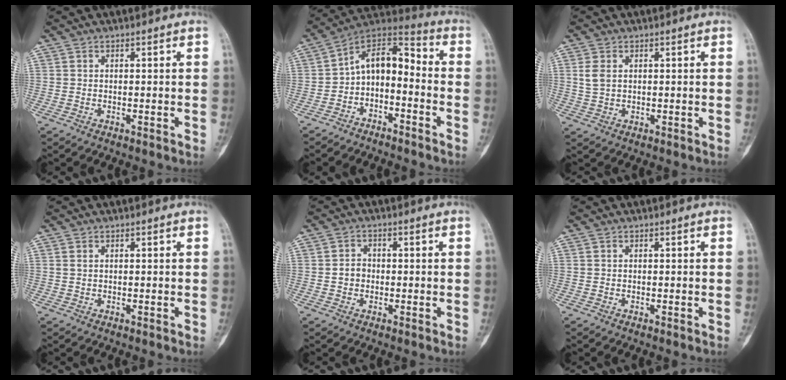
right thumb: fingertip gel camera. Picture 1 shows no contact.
{"total": 11.4, "force": [-3.3, 7.1, 8.3], "torque": [-0.109, 0.076, -0.069]}
{"total": 3.5, "force": [0.8, 2.4, 2.4], "torque": [-0.054, 0.000, 0.020]}
{"total": 0.9, "force": [0.3, 0.5, 0.6], "torque": [-0.015, 0.003, 0.010]}
{"total": 2.7, "force": [-0.4, 2.4, 1.2], "torque": [-0.006, 0.011, -0.011]}
{"total": 0.0}